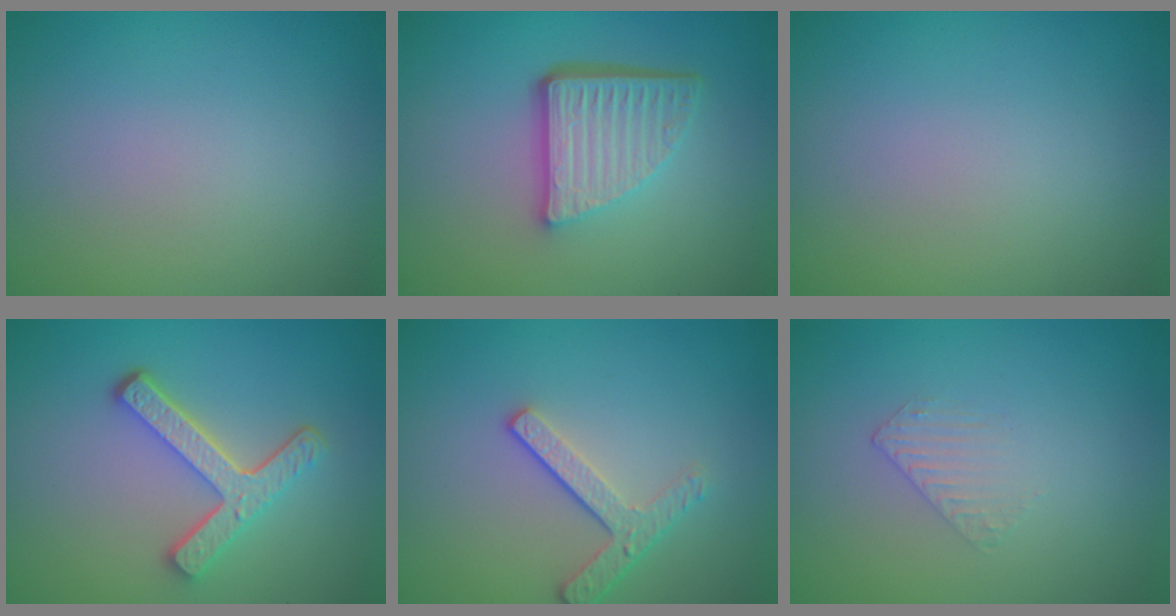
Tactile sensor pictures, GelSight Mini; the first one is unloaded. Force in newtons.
{"total": 5.7, "press": 3.8, "slide": 4.2}
{"total": 0.0}
{"total": 4.7, "press": 3.4, "slide": 3.2}
{"total": 2.9, "press": 2.4, "slide": 1.6}
{"total": 0.9, "press": 0.2, "slide": 0.9}